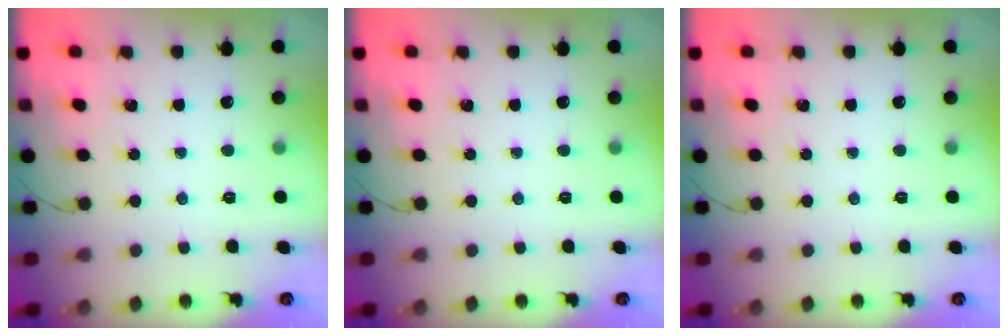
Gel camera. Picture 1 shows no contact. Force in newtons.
{"total": 0.0}
{"total": 0.0}